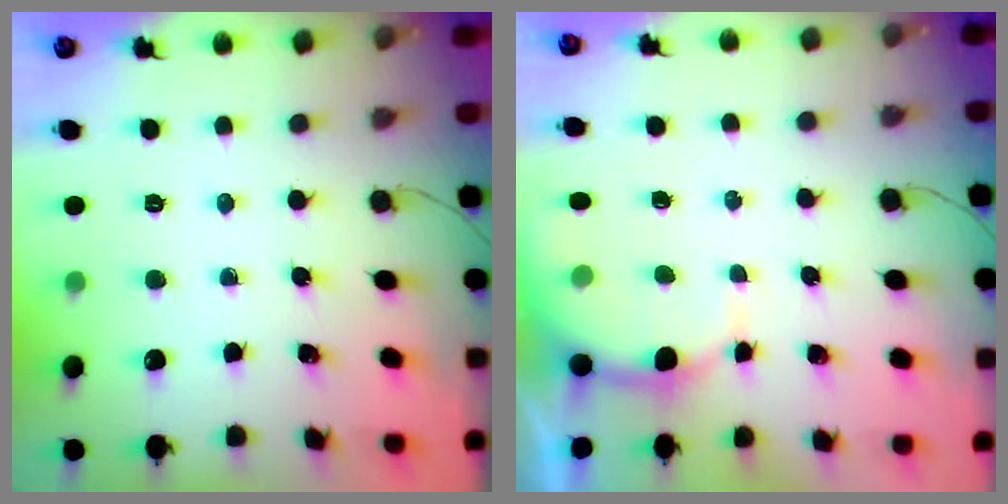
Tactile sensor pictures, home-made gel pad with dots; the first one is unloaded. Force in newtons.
{"total": 3.4, "press": 3.2, "slide": 0.9}